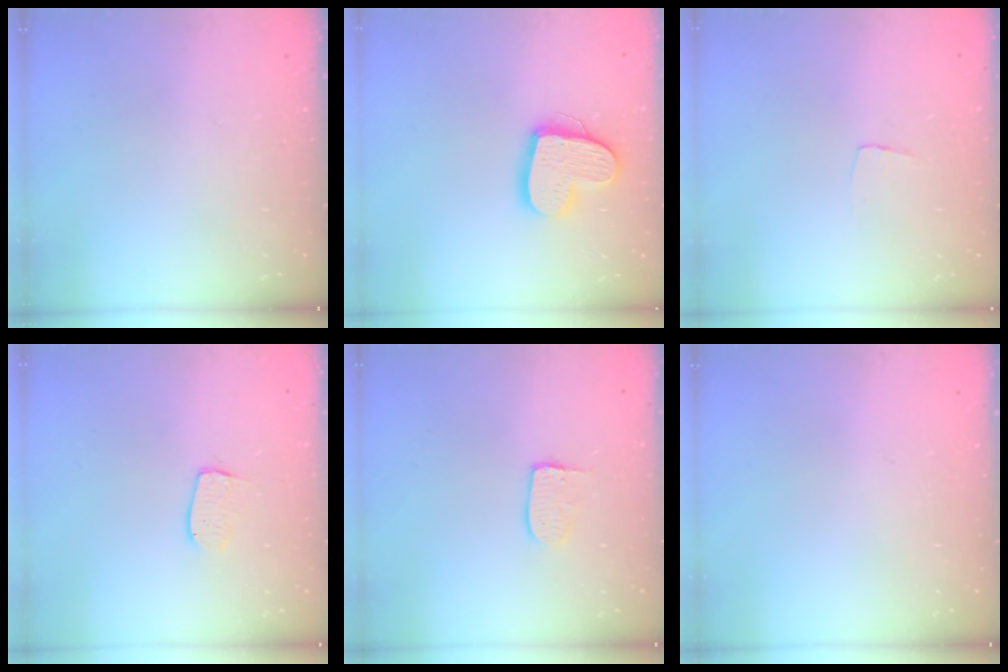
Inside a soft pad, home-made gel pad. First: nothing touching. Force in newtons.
{"total": 15.0, "press": 15.0, "slide": 1.1}
{"total": 3.3, "press": 3.3, "slide": 0.2}
{"total": 6.6, "press": 6.5, "slide": 0.5}
{"total": 6.3, "press": 6.3, "slide": 0.3}
{"total": 0.0}